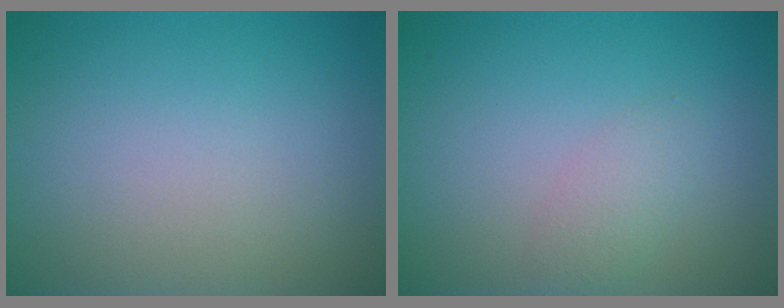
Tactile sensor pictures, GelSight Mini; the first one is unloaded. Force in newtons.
{"total": 1.5, "press": 1.5, "slide": 0.1}